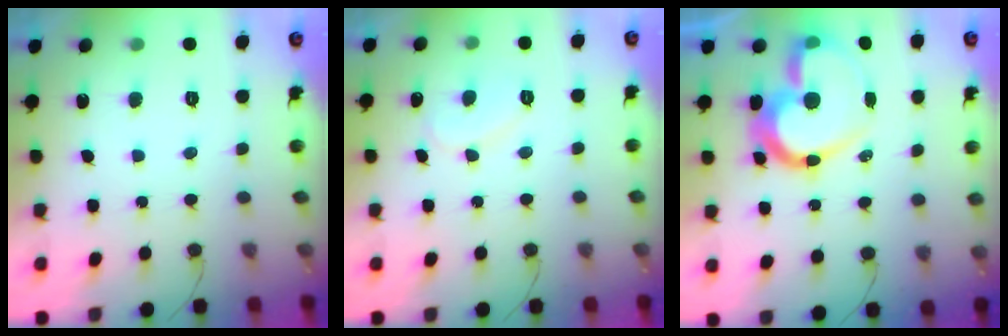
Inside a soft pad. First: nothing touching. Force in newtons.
{"total": 8.3, "press": 8.3, "slide": 0.5}
{"total": 15.9, "press": 15.7, "slide": 2.1}